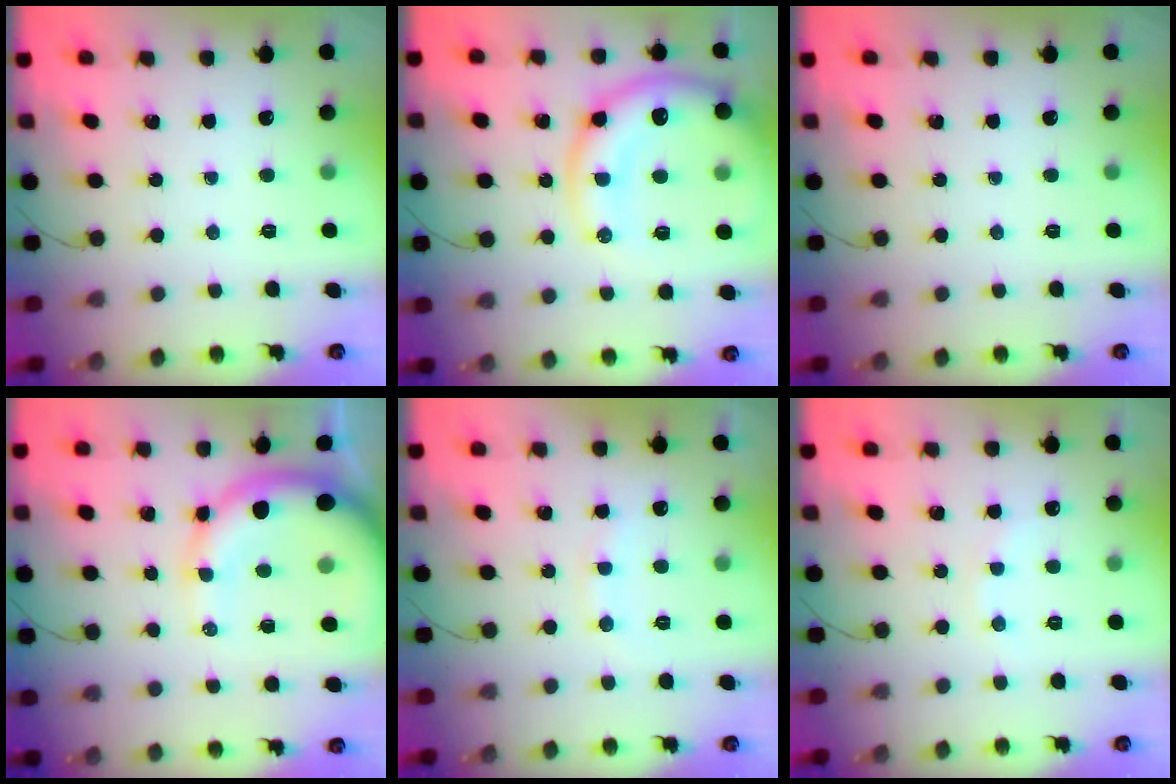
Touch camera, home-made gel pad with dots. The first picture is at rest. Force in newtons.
{"total": 17.2, "press": 16.8, "slide": 3.3}
{"total": 0.0}
{"total": 13.5, "press": 13.4, "slide": 1.5}
{"total": 7.7, "press": 7.6, "slide": 1.5}
{"total": 4.1, "press": 3.9, "slide": 1.1}